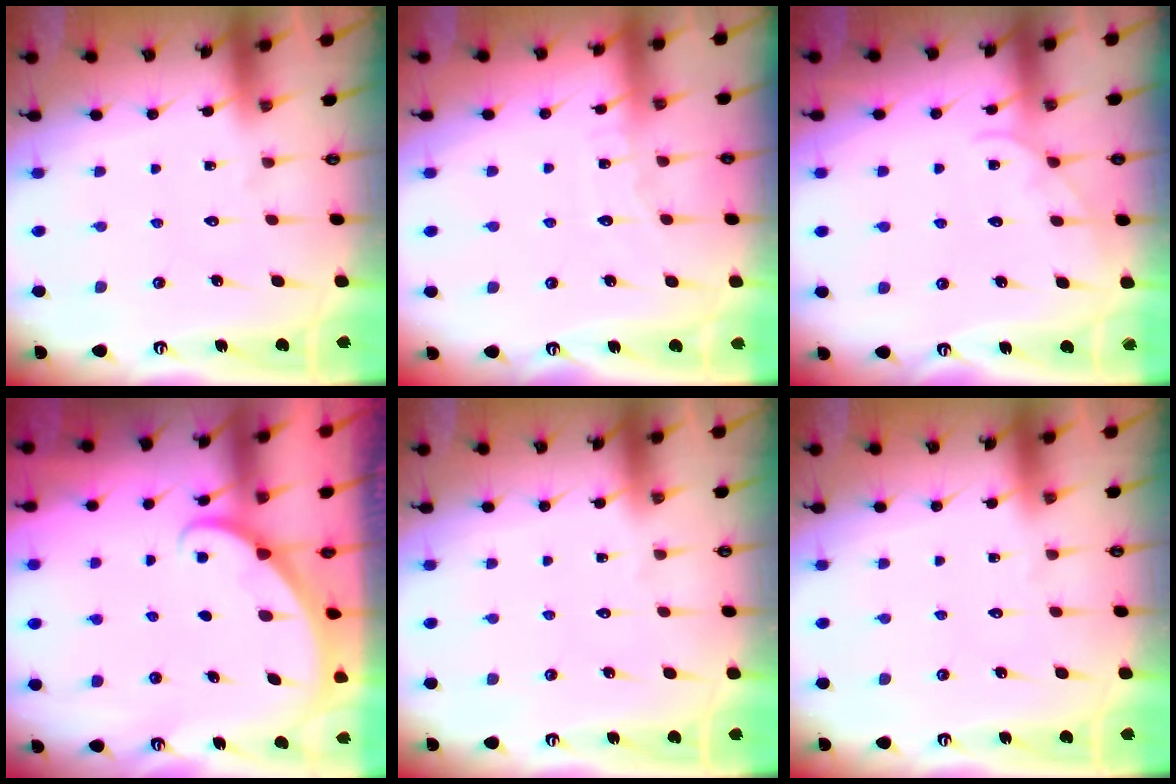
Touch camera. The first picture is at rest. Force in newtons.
{"total": 5.3, "press": 5.2, "slide": 0.6}
{"total": 4.2, "press": 4.2, "slide": 0.3}
{"total": 2.8, "press": 2.8, "slide": 0.1}
{"total": 0.0}
{"total": 0.0}